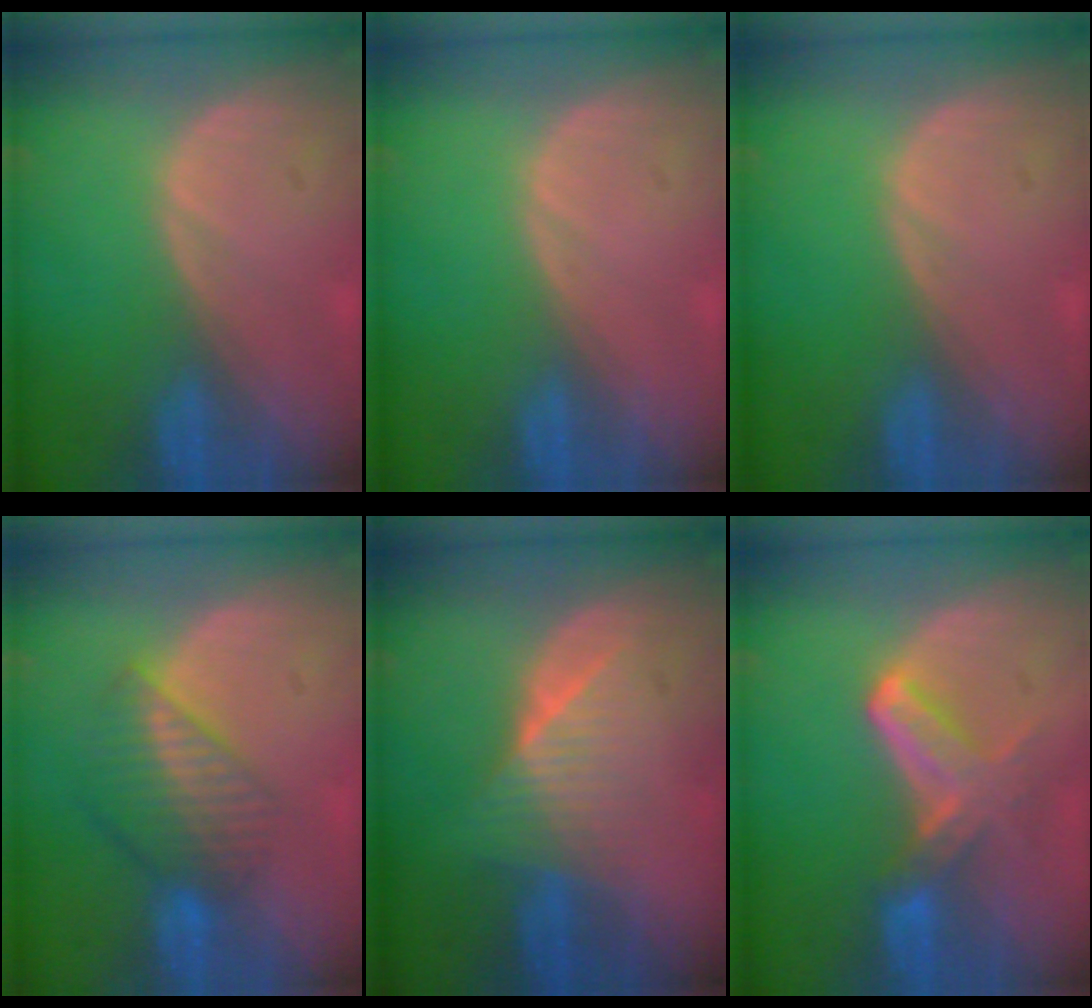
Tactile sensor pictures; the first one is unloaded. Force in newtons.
{"total": 0.0}
{"total": 0.0}
{"total": 7.0, "press": 6.0, "slide": 3.5}
{"total": 6.2, "press": 5.7, "slide": 2.6}
{"total": 5.8, "press": 5.8, "slide": 0.3}